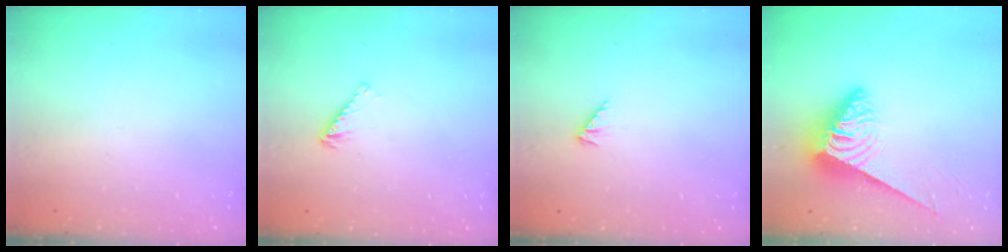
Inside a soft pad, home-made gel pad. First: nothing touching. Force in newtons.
{"total": 2.5, "press": 2.5, "slide": 0.5}
{"total": 2.6, "press": 2.5, "slide": 0.6}
{"total": 7.6, "press": 7.6, "slide": 0.3}